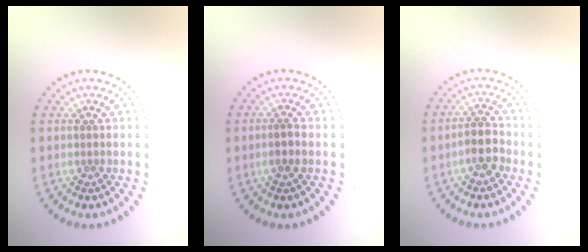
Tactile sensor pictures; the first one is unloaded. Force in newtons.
{"total": 1.2, "press": 1.0, "slide": 0.7}
{"total": 2.4, "press": 2.3, "slide": 0.9}